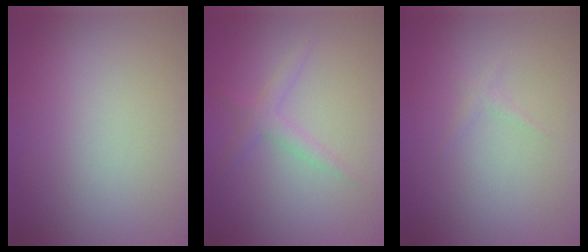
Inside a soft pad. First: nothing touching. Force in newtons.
{"total": 1.7, "press": 1.7, "slide": 0.1}
{"total": 0.6, "press": 0.6, "slide": 0.0}